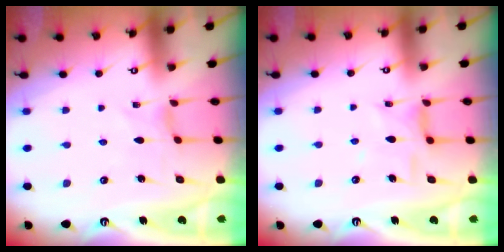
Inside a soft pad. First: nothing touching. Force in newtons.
{"total": 6.7, "press": 6.7, "slide": 0.4}